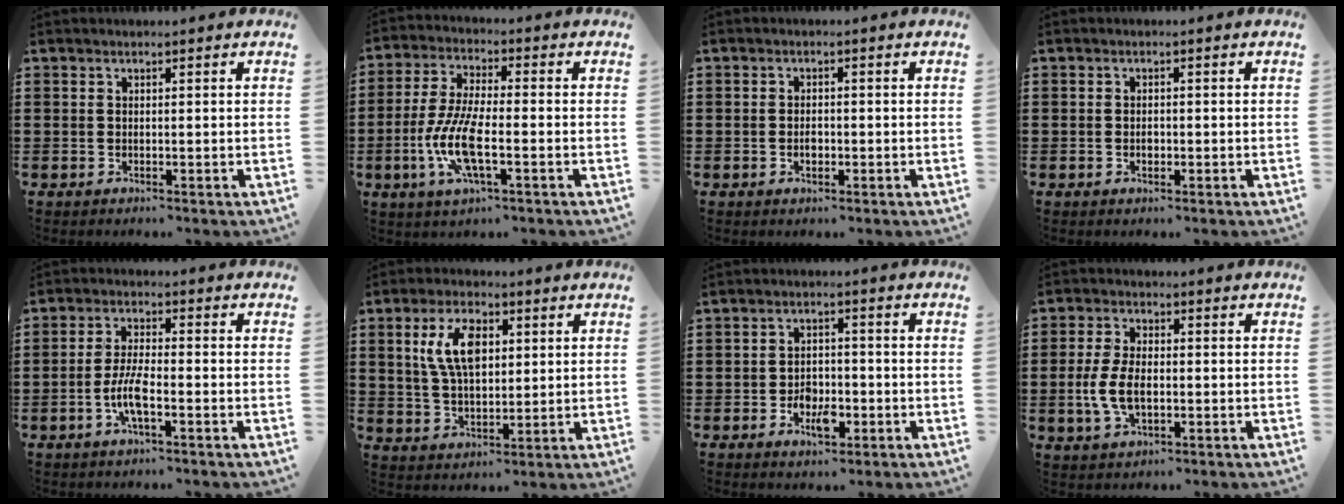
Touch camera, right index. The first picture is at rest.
{"total": 9.4, "force": [-3.1, 2.8, 8.4], "torque": [-0.184, -0.013, -0.059]}
{"total": 1.7, "force": [-0.5, 1.0, 1.3], "torque": [-0.025, 0.002, -0.008]}
{"total": 1.2, "force": [-0.3, 0.7, 1.0], "torque": [-0.019, 0.002, -0.005]}
{"total": 5.6, "force": [-2.0, 1.4, 5.0], "torque": [-0.117, -0.007, -0.046]}
{"total": 8.3, "force": [2.5, 4.3, 6.7], "torque": [-0.143, 0.010, 0.039]}
{"total": 4.8, "force": [-1.8, 2.9, 3.4], "torque": [-0.044, 0.000, -0.034]}
{"total": 6.1, "force": [-1.0, 3.3, 5.1], "torque": [-0.119, -0.001, -0.022]}